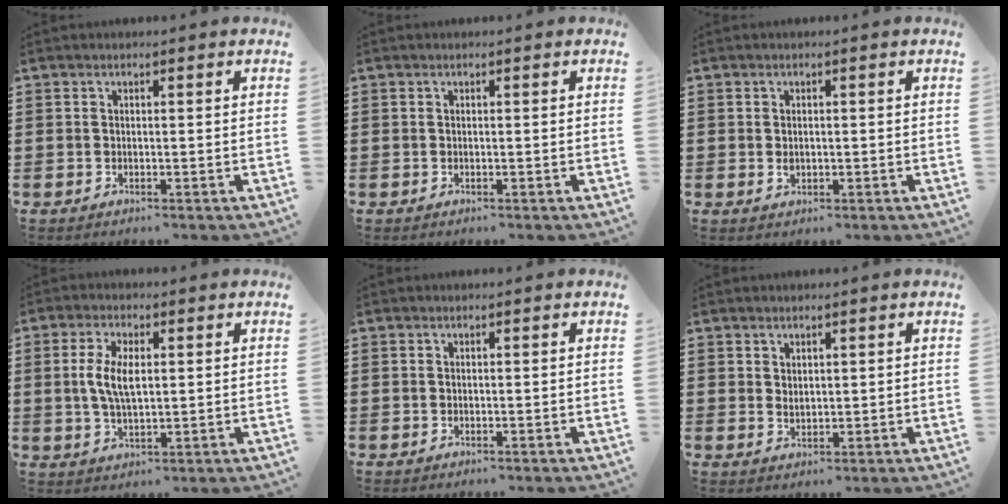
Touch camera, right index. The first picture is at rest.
{"total": 0.0}
{"total": 1.1, "force": [0.0, 0.7, 0.8], "torque": [-0.016, 0.005, 0.000]}
{"total": 6.0, "force": [0.6, 2.6, 5.4], "torque": [-0.121, 0.005, 0.004]}
{"total": 0.0}
{"total": 1.6, "force": [1.3, 0.8, 0.4], "torque": [-0.009, 0.003, 0.026]}